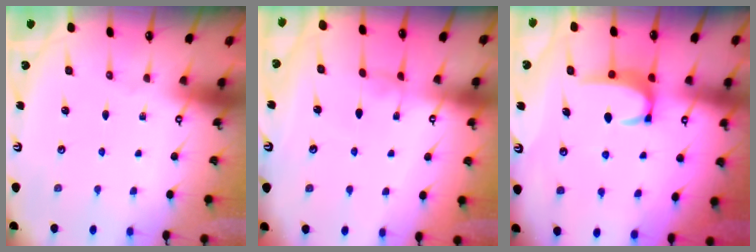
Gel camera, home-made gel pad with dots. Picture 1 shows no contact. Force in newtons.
{"total": 1.4, "press": 1.3, "slide": 0.4}
{"total": 2.8, "press": 2.7, "slide": 0.5}